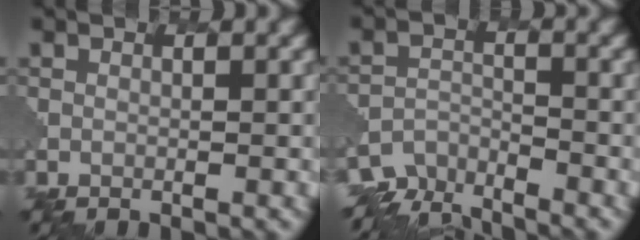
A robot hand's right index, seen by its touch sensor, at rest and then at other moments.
{"total": 4.3, "force": [-4.2, 0.6, -0.2], "torque": [-0.002, -0.011, -0.078]}